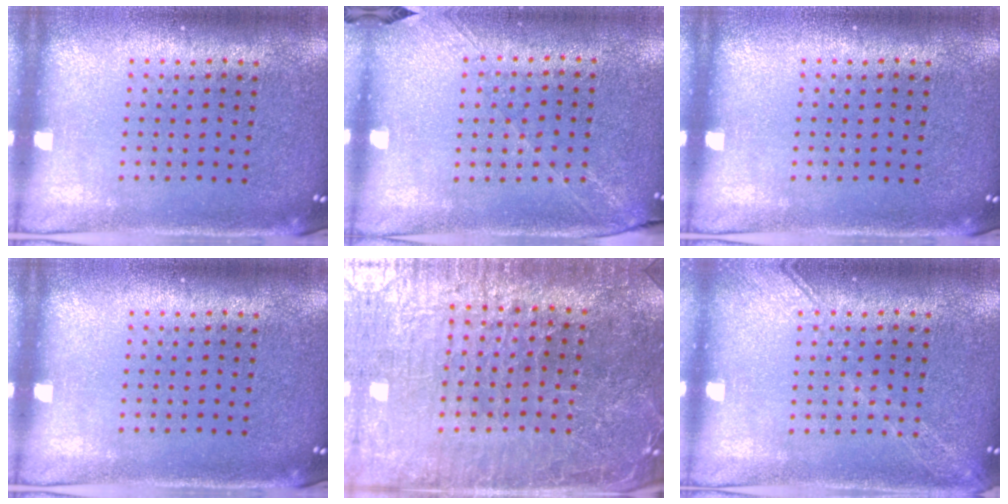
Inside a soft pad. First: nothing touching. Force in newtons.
{"total": 1.2, "press": 1.0, "slide": 0.7}
{"total": 0.0}
{"total": 0.0}
{"total": 4.5, "press": 4.4, "slide": 1.1}
{"total": 2.4, "press": 2.3, "slide": 0.4}